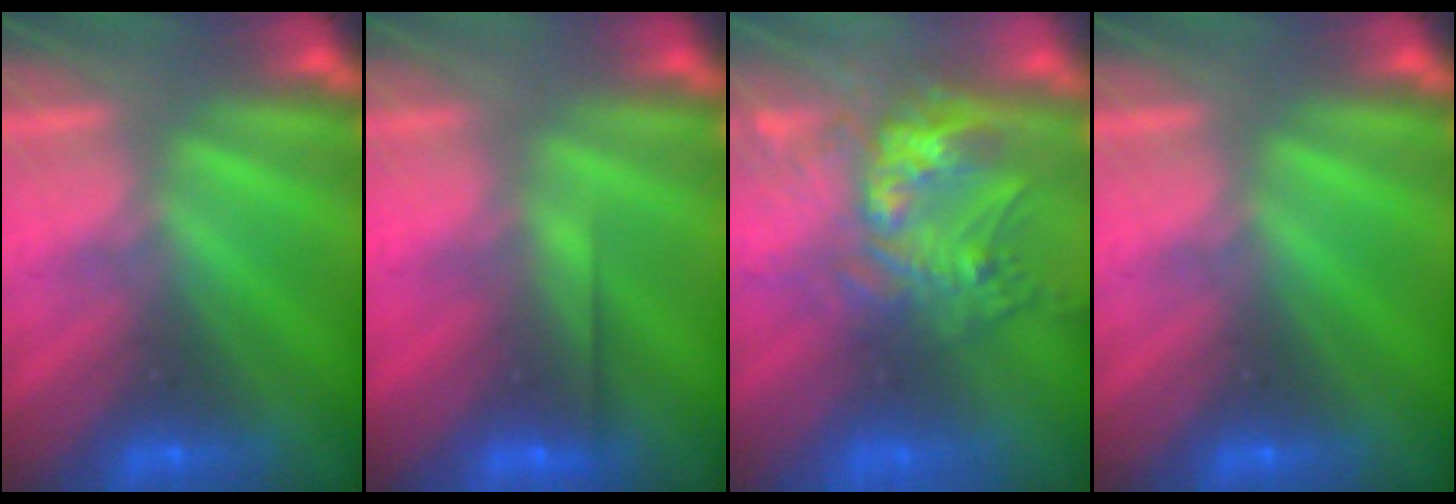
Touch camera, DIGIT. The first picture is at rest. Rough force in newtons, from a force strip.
{"total": 2.5}
{"total": 7.7}
{"total": 0.0}